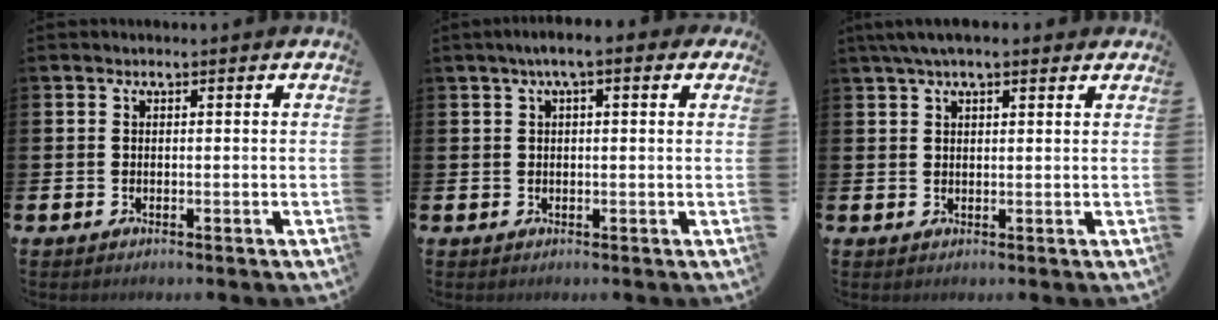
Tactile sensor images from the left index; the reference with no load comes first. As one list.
[{"total": 3.5, "force": [1.7, 0.9, 2.9], "torque": [-0.046, 0.005, 0.025]}, {"total": 4.1, "force": [3.1, 1.2, 2.4], "torque": [-0.048, 0.002, 0.056]}]